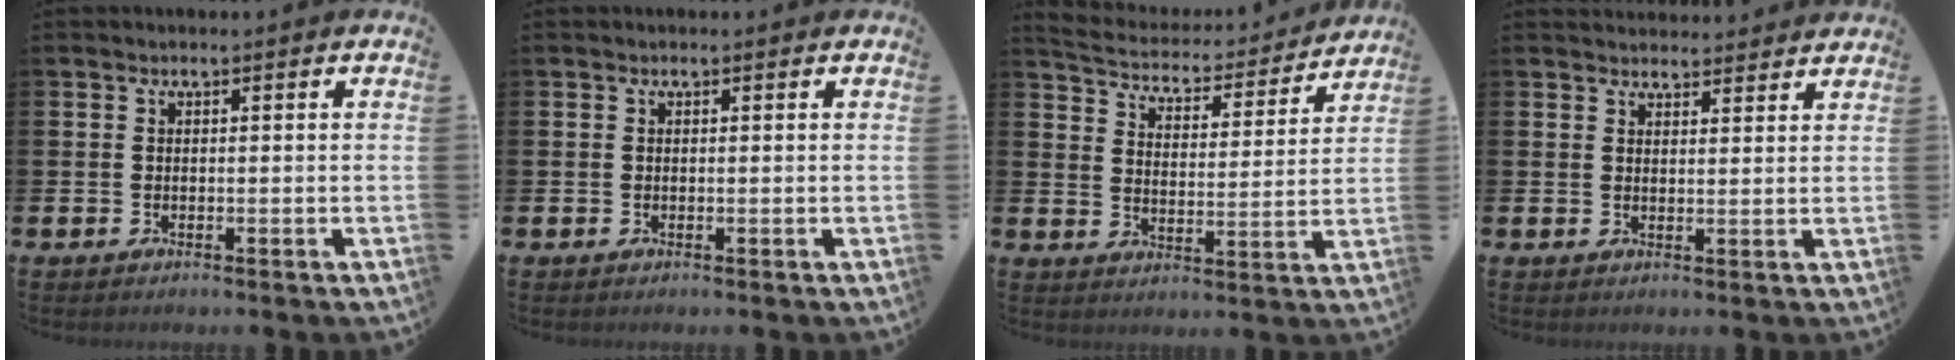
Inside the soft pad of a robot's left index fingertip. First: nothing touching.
{"total": 0.0}
{"total": 5.2, "force": [5.0, 1.0, 0.7], "torque": [-0.037, -0.046, 0.081]}
{"total": 3.0, "force": [3.0, 0.6, -0.1], "torque": [0.006, -0.019, 0.053]}